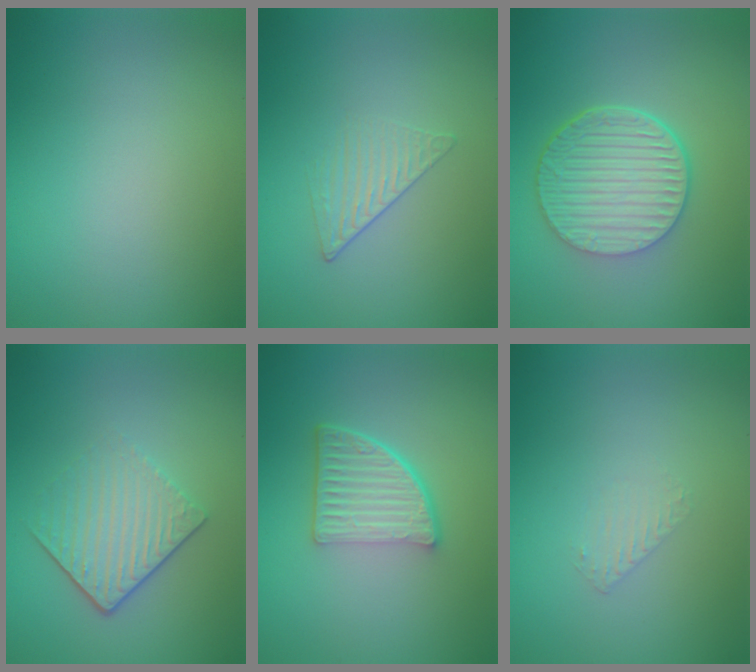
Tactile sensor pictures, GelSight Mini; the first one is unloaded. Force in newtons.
{"total": 1.5, "press": 0.7, "slide": 1.3}
{"total": 6.5, "press": 4.8, "slide": 4.4}
{"total": 4.0, "press": 2.8, "slide": 2.8}
{"total": 5.2, "press": 3.6, "slide": 3.7}
{"total": 0.6, "press": 0.4, "slide": 0.5}